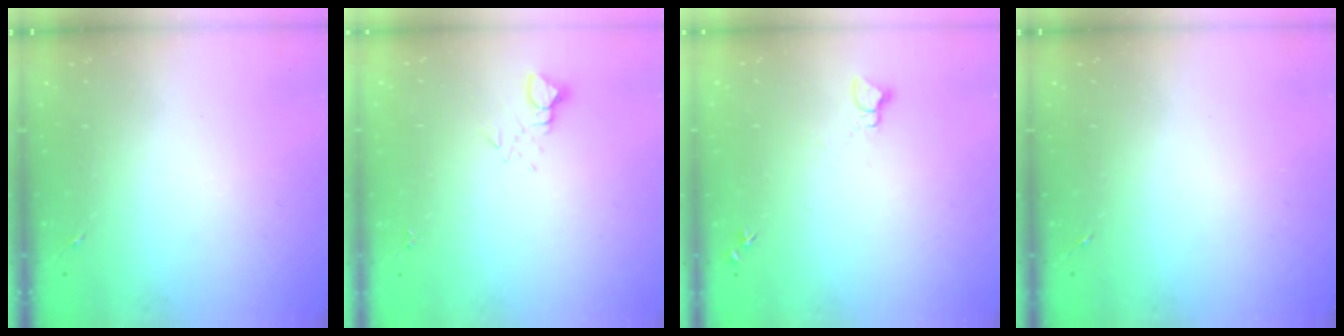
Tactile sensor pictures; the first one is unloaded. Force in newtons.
{"total": 4.0, "press": 4.0, "slide": 0.4}
{"total": 3.8, "press": 3.8, "slide": 0.4}
{"total": 0.0}